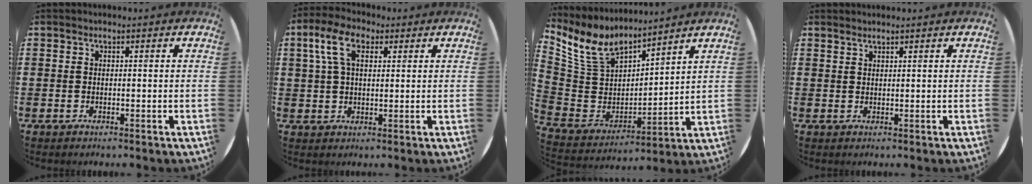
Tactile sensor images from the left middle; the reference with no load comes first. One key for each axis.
{"total": 6.4, "fx": 3.1, "fy": 3.5, "fz": 4.4, "tx": -0.097, "ty": 0.018, "tz": 0.056}
{"total": 9.7, "fx": 8.0, "fy": 4.4, "fz": 3.1, "tx": -0.101, "ty": -0.040, "tz": 0.153}
{"total": 1.0, "fx": 0.9, "fy": -0.1, "fz": -0.1, "tx": 0.001, "ty": -0.001, "tz": 0.019}